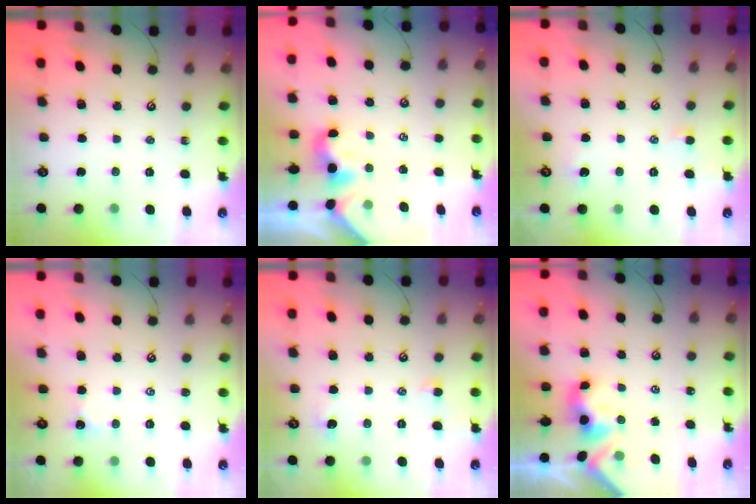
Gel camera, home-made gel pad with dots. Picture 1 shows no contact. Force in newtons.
{"total": 2.1, "press": 2.0, "slide": 0.5}
{"total": 1.0, "press": 0.9, "slide": 0.4}
{"total": 0.6, "press": 0.5, "slide": 0.3}
{"total": 1.0, "press": 0.9, "slide": 0.6}
{"total": 3.3, "press": 3.3, "slide": 0.4}